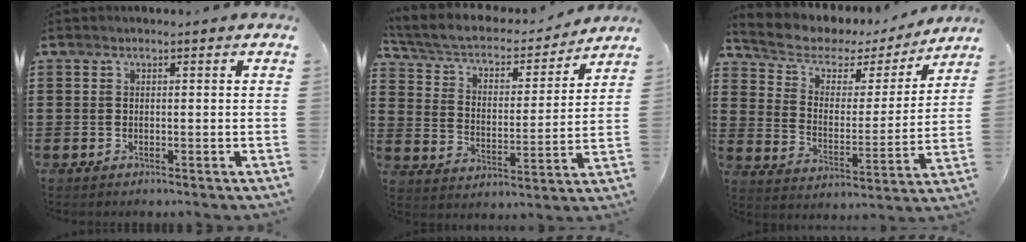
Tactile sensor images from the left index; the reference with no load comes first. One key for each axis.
{"total": 4.5, "fx": 3.7, "fy": 1.6, "fz": 2.0, "tx": -0.059, "ty": -0.029, "tz": 0.055}
{"total": 5.0, "fx": 3.6, "fy": 3.0, "fz": 1.7, "tx": -0.062, "ty": -0.019, "tz": 0.055}